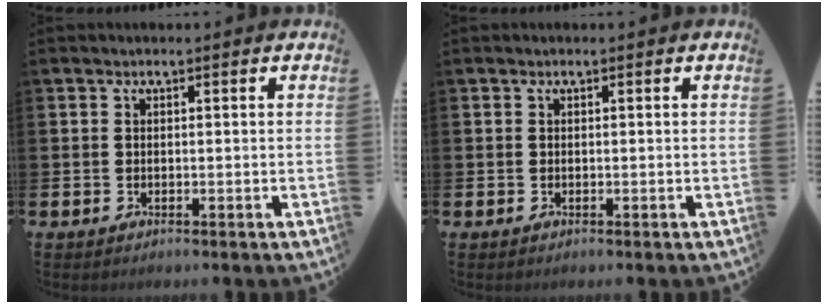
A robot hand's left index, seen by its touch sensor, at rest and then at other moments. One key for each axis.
{"total": 0.0}